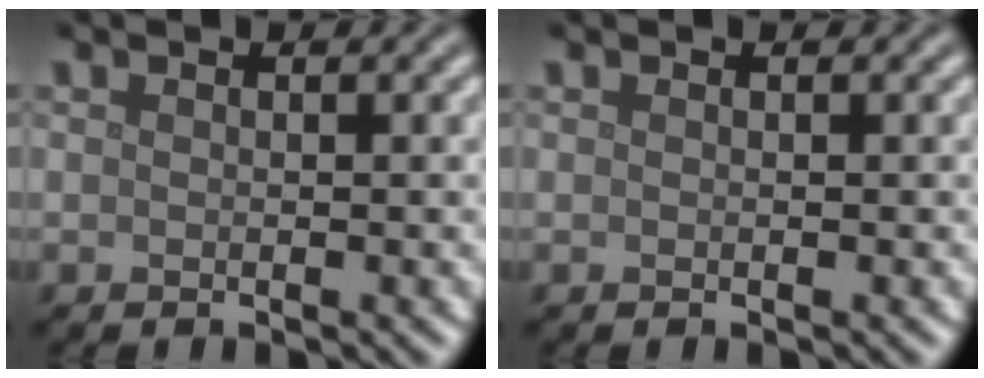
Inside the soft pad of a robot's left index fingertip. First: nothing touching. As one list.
[{"total": 0.0}]